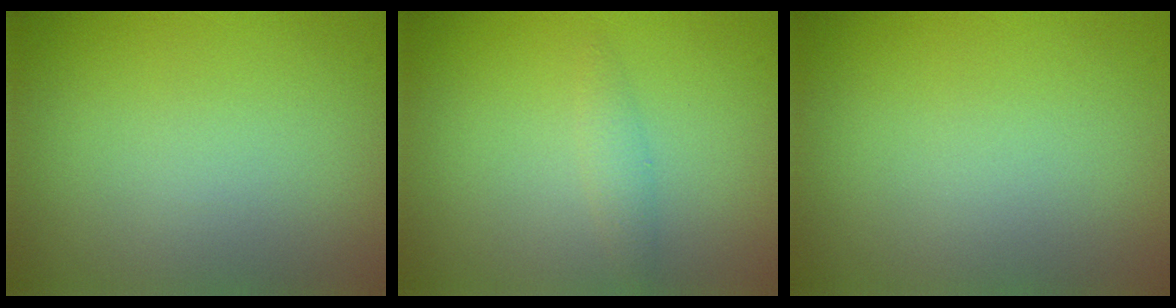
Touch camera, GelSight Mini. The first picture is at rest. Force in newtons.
{"total": 1.2, "press": 1.2, "slide": 0.0}
{"total": 0.0}